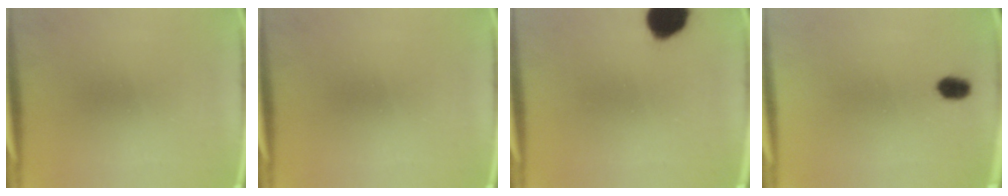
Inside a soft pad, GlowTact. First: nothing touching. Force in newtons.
{"total": 0.0}
{"total": 10.6}
{"total": 2.7}